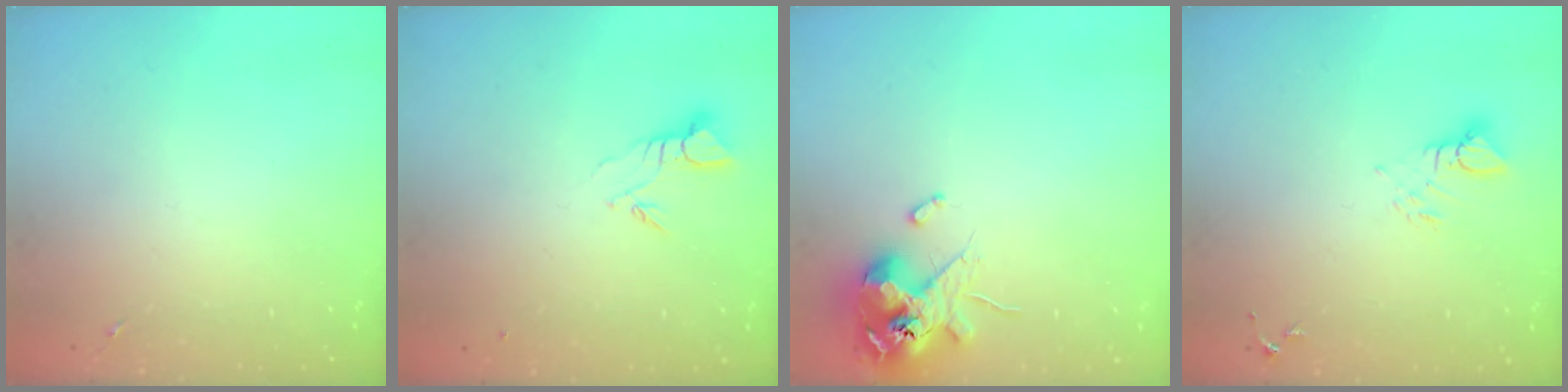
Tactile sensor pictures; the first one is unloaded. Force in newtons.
{"total": 3.9, "press": 3.9, "slide": 0.2}
{"total": 12.4, "press": 12.2, "slide": 2.2}
{"total": 3.8, "press": 3.8, "slide": 0.3}